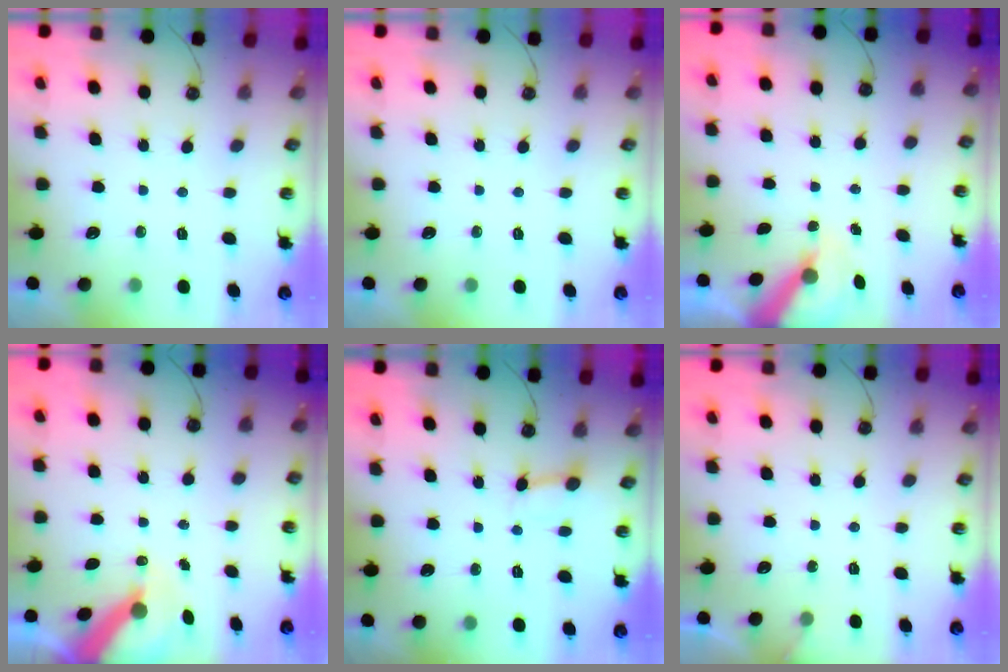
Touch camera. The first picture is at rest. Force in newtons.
{"total": 0.0}
{"total": 6.0, "press": 6.0, "slide": 0.5}
{"total": 7.1, "press": 7.1, "slide": 0.9}
{"total": 2.9, "press": 2.9, "slide": 0.4}
{"total": 2.2, "press": 2.2, "slide": 0.1}